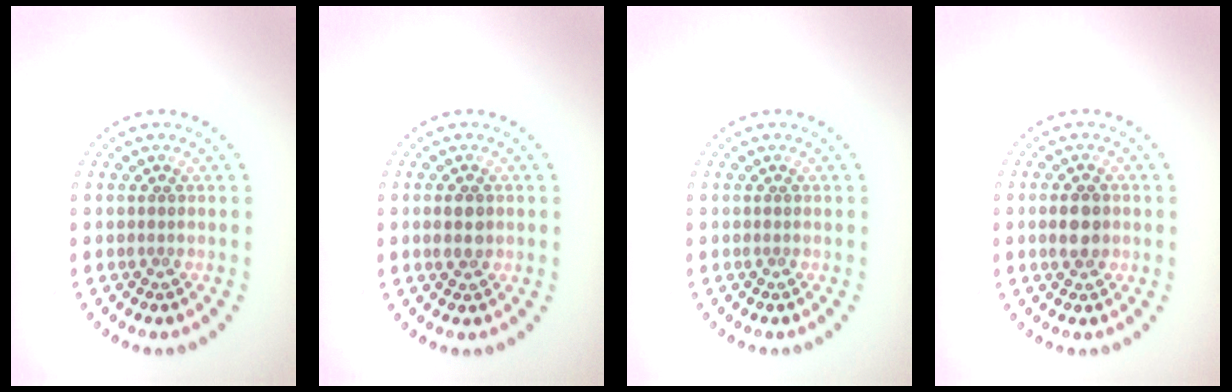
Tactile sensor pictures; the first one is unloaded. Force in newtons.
{"total": 1.4, "press": 1.4, "slide": 0.1}
{"total": 0.0}
{"total": 2.6, "press": 2.6, "slide": 0.0}